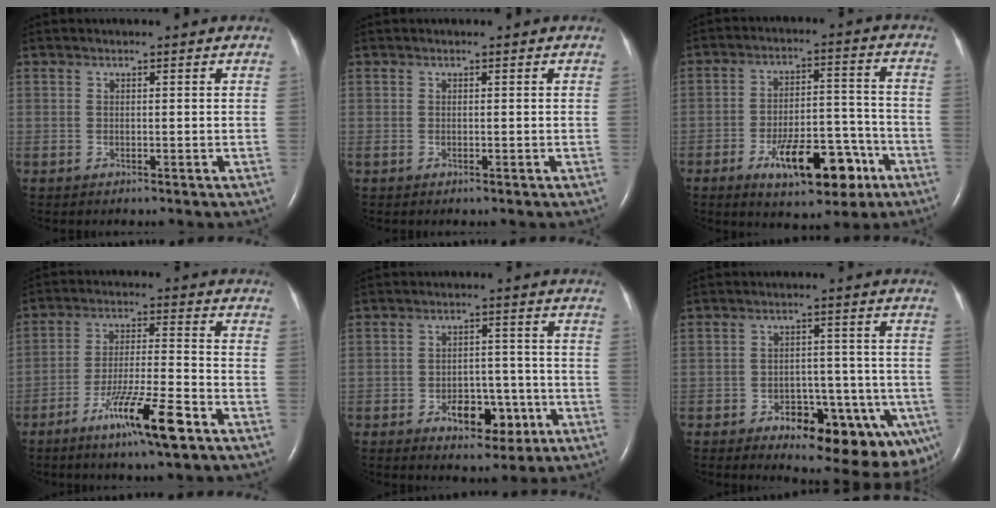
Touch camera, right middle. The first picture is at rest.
{"total": 0.0}
{"total": 12.5, "force": [-6.5, 4.7, 9.6], "torque": [-0.152, 0.013, -0.093]}
{"total": 10.9, "force": [-6.4, 0.3, 8.8], "torque": [-0.160, -0.017, -0.113]}
{"total": 7.0, "force": [-3.1, 4.0, 4.9], "torque": [-0.070, 0.015, -0.039]}
{"total": 14.6, "force": [-7.8, 6.5, 10.5], "torque": [-0.083, 0.023, -0.095]}